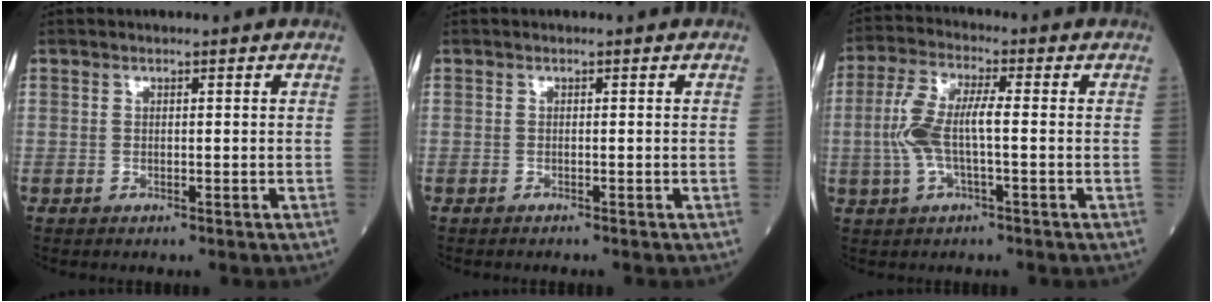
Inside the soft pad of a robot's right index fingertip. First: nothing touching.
{"total": 0.7, "force": [-0.6, -0.1, 0.3], "torque": [0.000, 0.001, -0.008]}
{"total": 8.8, "force": [-0.7, 2.0, 8.6], "torque": [-0.194, 0.017, -0.016]}